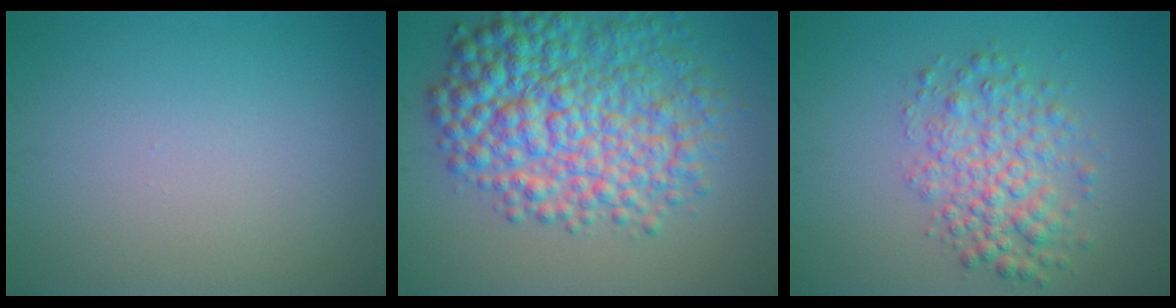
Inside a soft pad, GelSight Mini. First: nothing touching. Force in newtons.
{"total": 9.9, "press": 9.9, "slide": 0.1}
{"total": 4.6, "press": 4.6, "slide": 0.1}